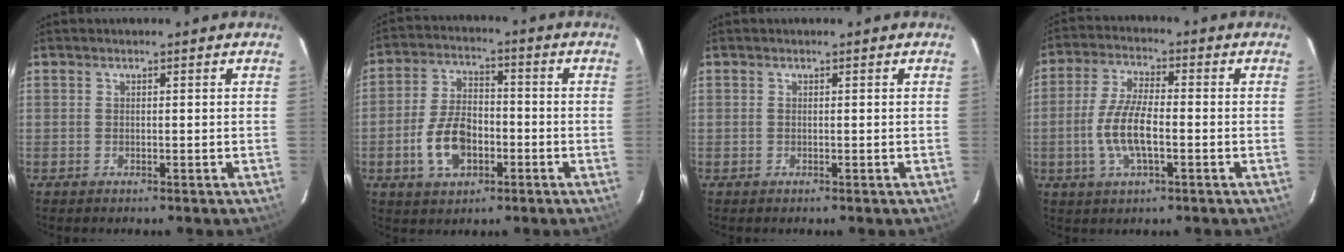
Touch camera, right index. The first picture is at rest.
{"total": 10.2, "force": [-3.5, 6.0, 7.4], "torque": [-0.155, 0.013, -0.057]}
{"total": 0.0}
{"total": 9.1, "force": [-2.2, 3.1, 8.3], "torque": [-0.172, 0.000, -0.044]}